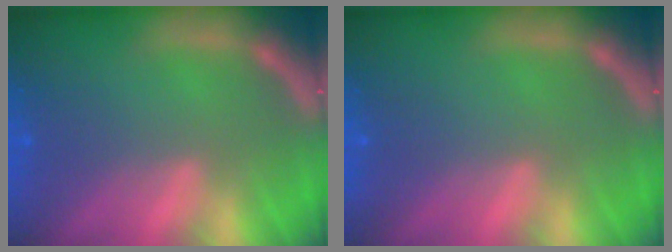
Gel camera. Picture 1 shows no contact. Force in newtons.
{"total": 0.0}